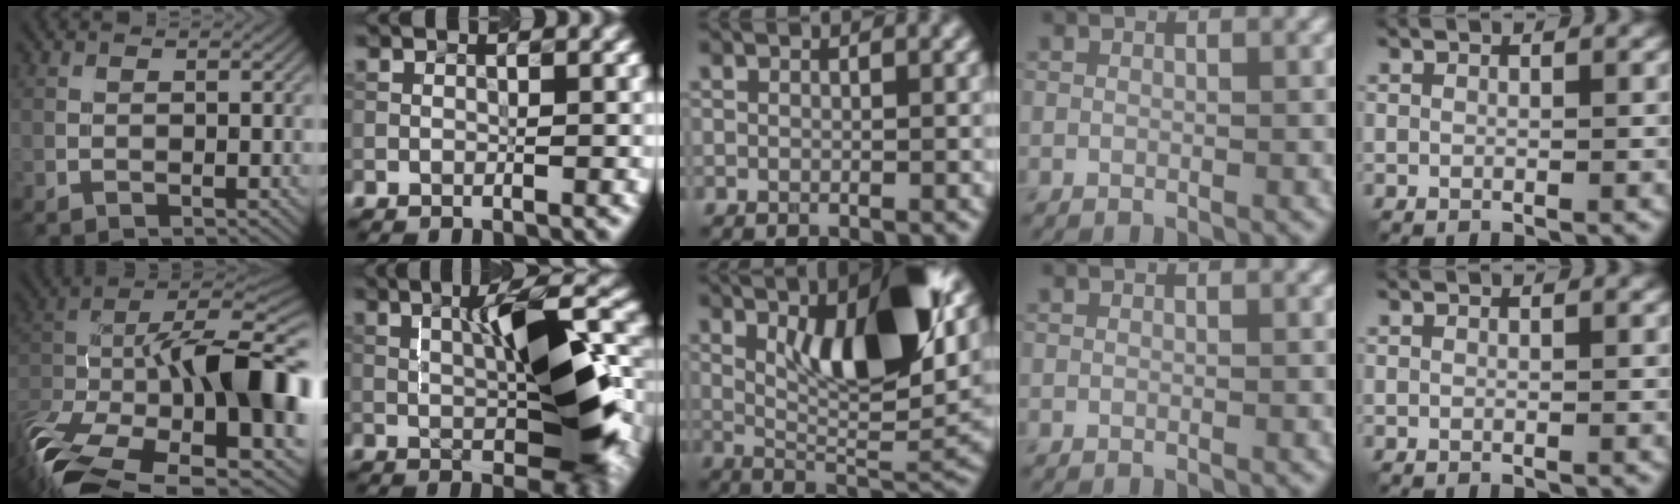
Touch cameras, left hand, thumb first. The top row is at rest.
{"thumb": {"total": 19.7, "force": [-5.0, 10.5, 15.9], "torque": [-0.329, -0.033, -0.074]}, "index": {"total": 9.4, "force": [0.1, 2.3, 9.1], "torque": [-0.138, 0.024, 0.008]}, "middle": {"total": 10.2, "force": [3.7, 2.9, 9.1], "torque": [-0.137, -0.013, 0.068]}}